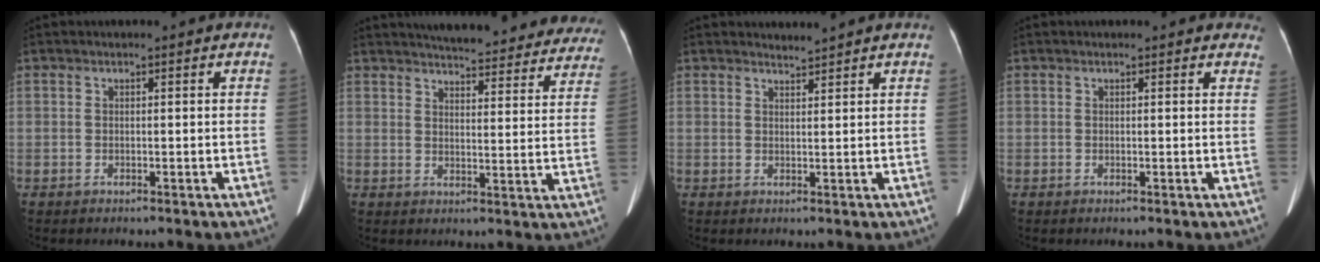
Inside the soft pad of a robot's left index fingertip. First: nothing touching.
{"total": 26.6, "force": [24.5, 5.2, 9.2], "torque": [-0.125, -0.051, 0.278]}
{"total": 1.4, "force": [1.3, -0.4, -0.2], "torque": [-0.009, -0.002, 0.027]}
{"total": 4.8, "force": [4.2, 1.8, 1.4], "torque": [-0.002, 0.009, 0.028]}